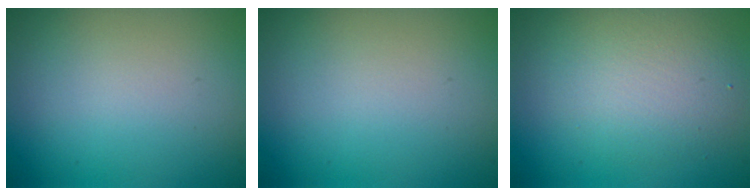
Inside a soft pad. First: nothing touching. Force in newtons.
{"total": 0.0}
{"total": 4.0, "press": 4.0, "slide": 0.1}